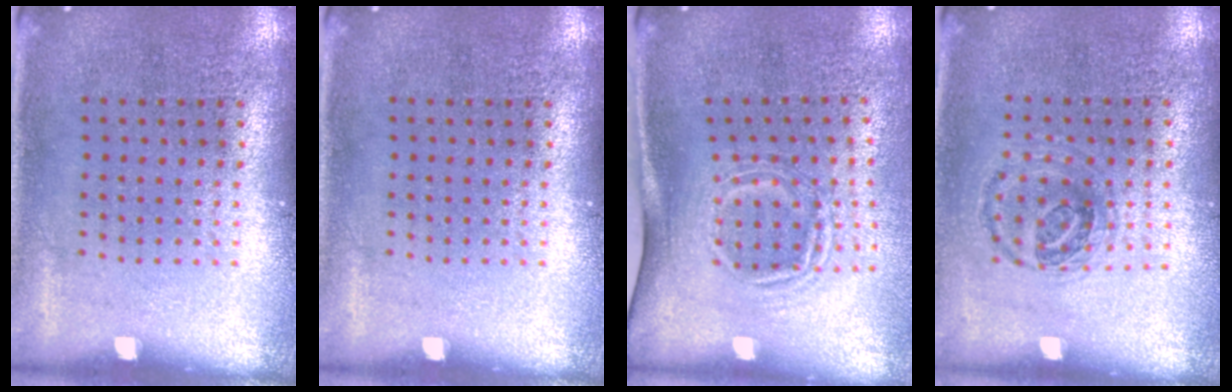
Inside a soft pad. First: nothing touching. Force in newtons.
{"total": 0.0}
{"total": 1.7, "press": 1.2, "slide": 1.2}
{"total": 1.0, "press": 0.9, "slide": 0.2}